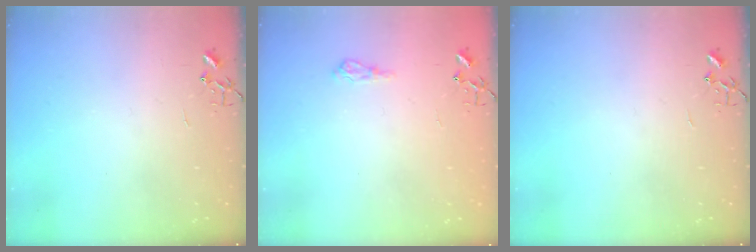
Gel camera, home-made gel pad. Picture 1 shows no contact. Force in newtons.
{"total": 6.7, "press": 6.7, "slide": 0.8}
{"total": 0.0}